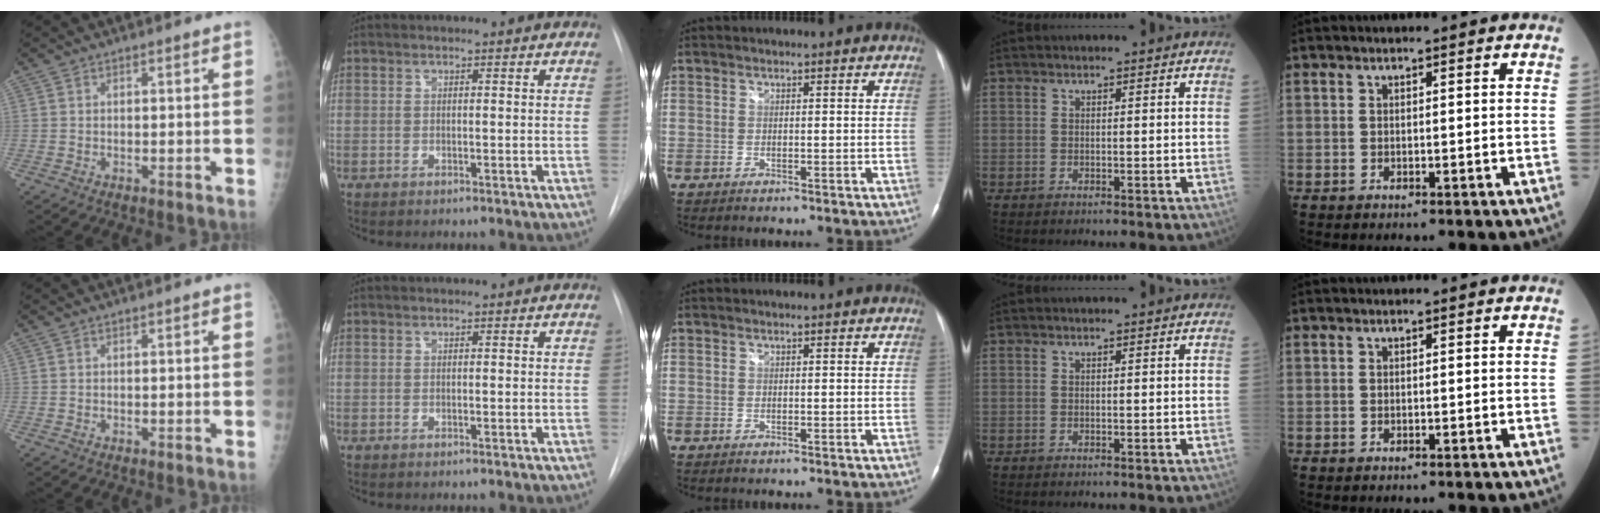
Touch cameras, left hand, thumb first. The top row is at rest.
{}